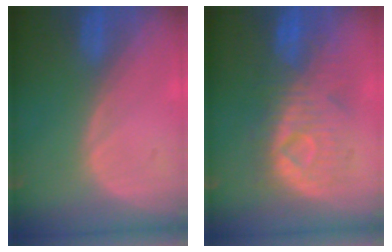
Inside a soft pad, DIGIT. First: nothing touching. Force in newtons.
{"total": 9.4, "press": 9.0, "slide": 2.4}